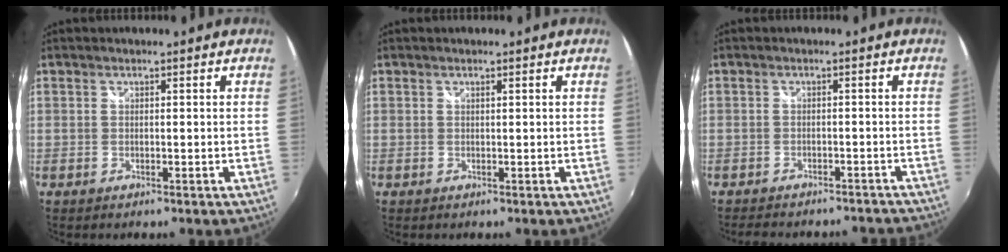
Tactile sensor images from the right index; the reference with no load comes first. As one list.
[{"total": 0.0}, {"total": 10.4, "force": [-9.3, 3.2, 3.3], "torque": [-0.075, 0.006, -0.116]}]